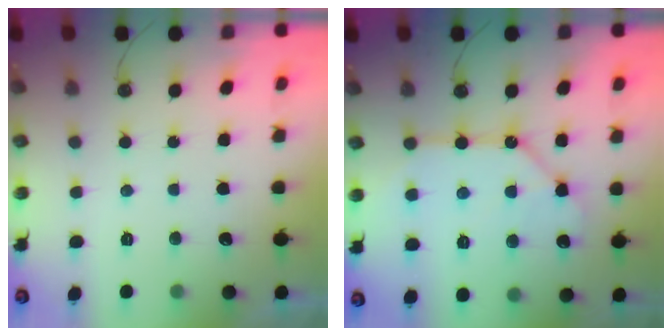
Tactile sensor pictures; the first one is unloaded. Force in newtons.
{"total": 13.1, "press": 13.1, "slide": 1.5}